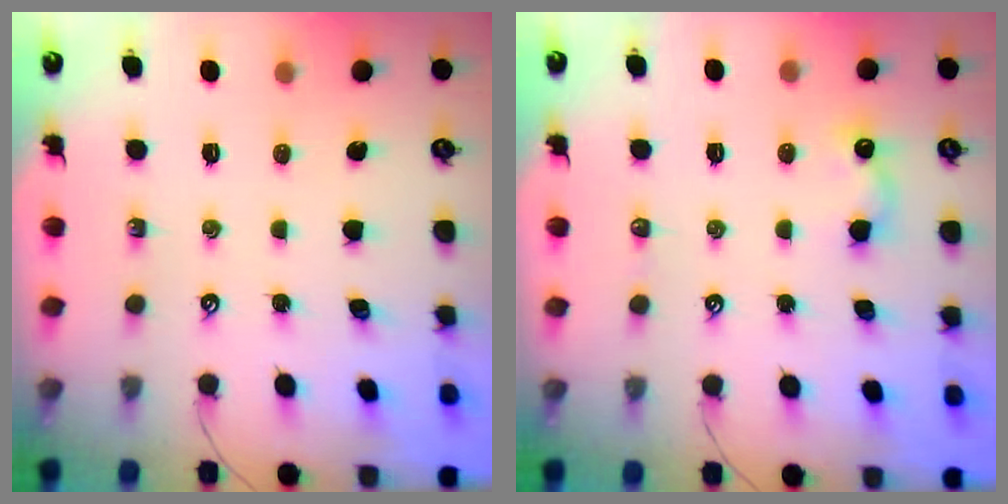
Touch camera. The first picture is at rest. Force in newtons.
{"total": 6.2, "press": 6.2, "slide": 0.7}